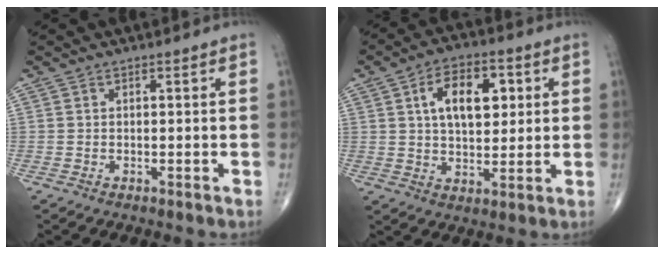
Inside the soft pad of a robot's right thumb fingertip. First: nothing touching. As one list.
[{"total": 11.7, "force": [3.2, 6.7, 9.1], "torque": [-0.118, -0.001, 0.049]}]